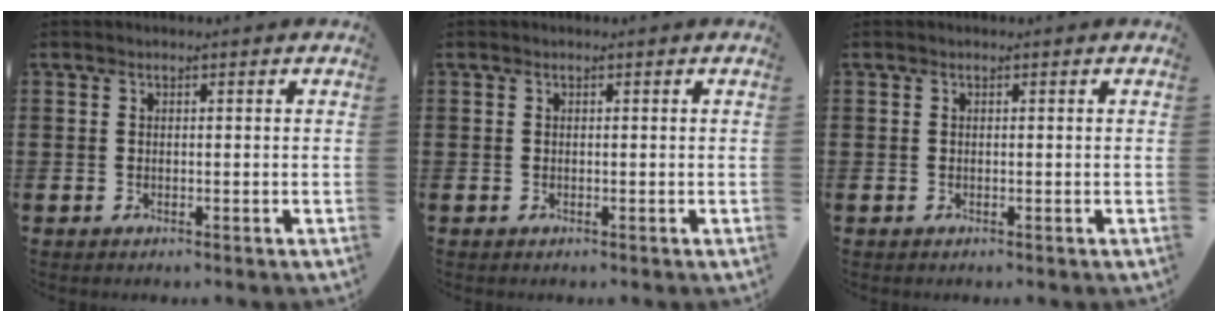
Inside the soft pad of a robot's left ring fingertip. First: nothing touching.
{"total": 0.0}
{"total": 0.0}